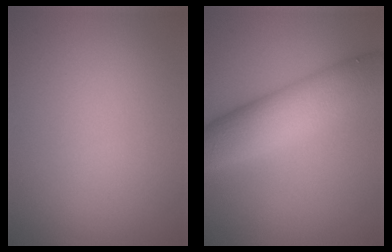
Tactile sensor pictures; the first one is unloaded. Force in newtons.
{"total": 7.8, "press": 7.7, "slide": 0.5}